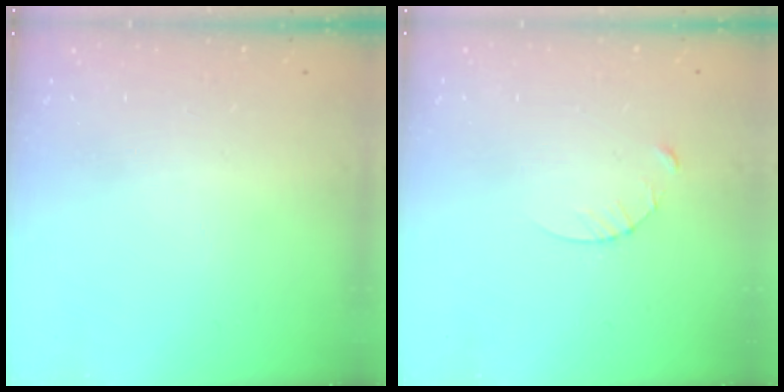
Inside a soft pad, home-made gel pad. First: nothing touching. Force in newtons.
{"total": 3.3, "press": 3.3, "slide": 0.4}